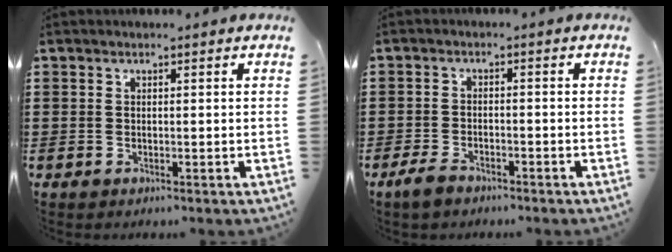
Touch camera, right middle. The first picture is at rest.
{"total": 2.8, "force": [-2.1, 1.2, 1.4], "torque": [-0.039, 0.001, -0.046]}